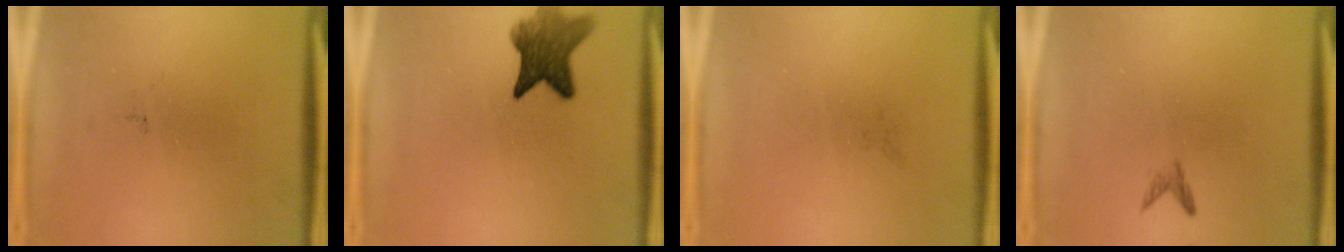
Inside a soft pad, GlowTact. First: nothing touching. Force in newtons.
{"total": 7.5}
{"total": 0.0}
{"total": 0.8}